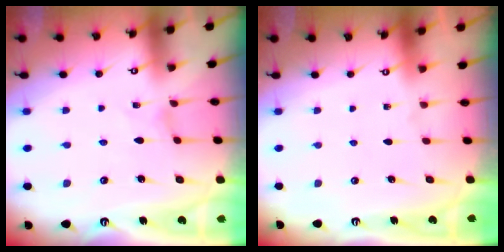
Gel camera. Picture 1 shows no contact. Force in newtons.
{"total": 0.0}